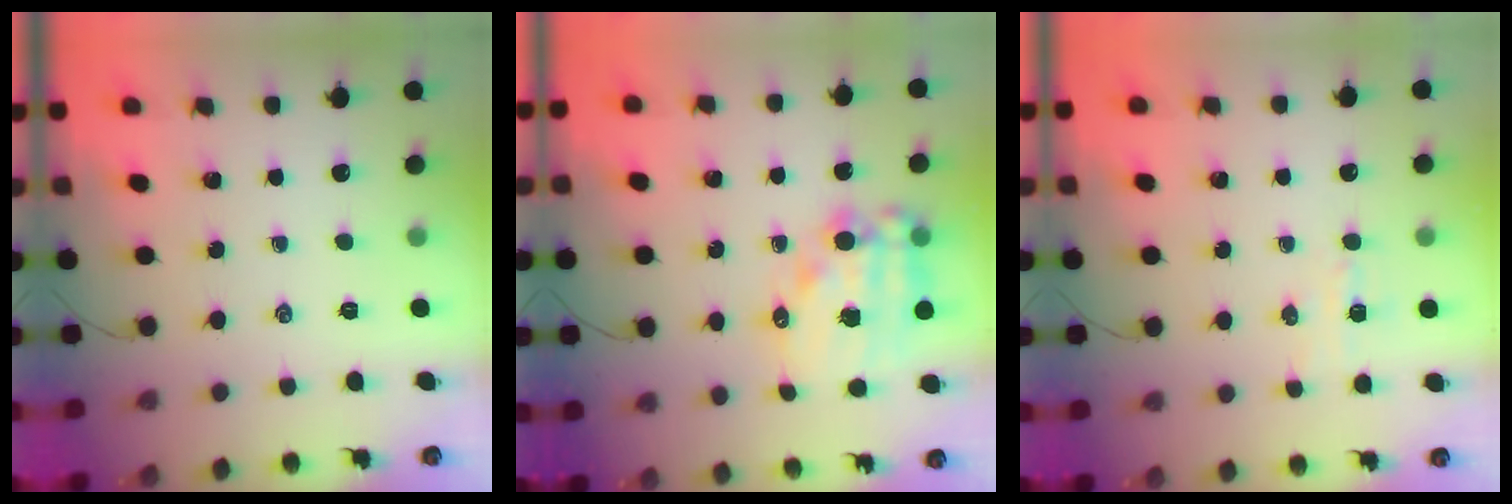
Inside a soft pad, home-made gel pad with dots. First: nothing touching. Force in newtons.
{"total": 14.6, "press": 14.3, "slide": 3.0}
{"total": 3.5, "press": 3.4, "slide": 0.8}